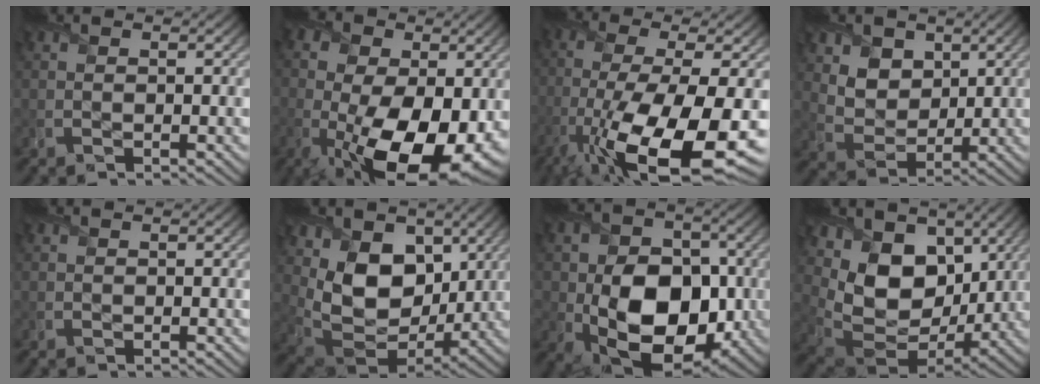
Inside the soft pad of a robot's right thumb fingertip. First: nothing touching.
{"total": 17.6, "force": [-4.1, 10.1, 13.8], "torque": [-0.248, -0.062, -0.044]}
{"total": 17.7, "force": [-7.7, 5.9, 14.7], "torque": [-0.302, -0.031, -0.132]}
{"total": 7.2, "force": [3.7, 5.2, 3.3], "torque": [-0.106, -0.026, 0.086]}
{"total": 0.0}
{"total": 11.7, "force": [3.7, 8.3, 7.4], "torque": [-0.165, -0.019, 0.065]}
{"total": 14.2, "force": [-2.7, 10.0, 9.8], "torque": [-0.167, -0.034, -0.042]}
{"total": 13.1, "force": [4.4, 9.5, 7.9], "torque": [-0.175, -0.009, 0.081]}